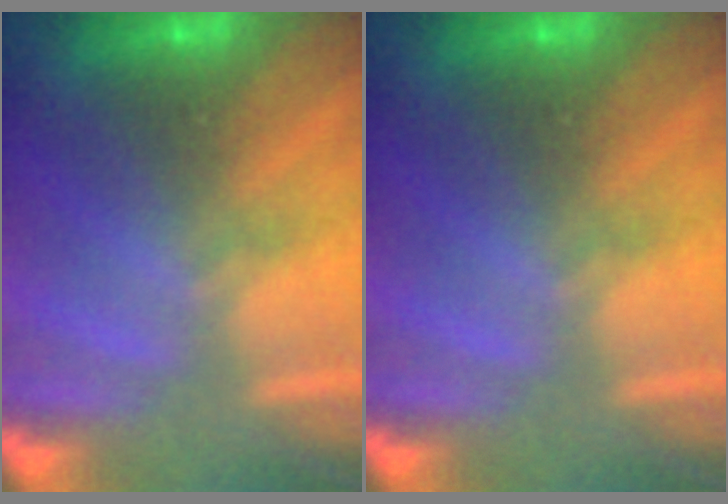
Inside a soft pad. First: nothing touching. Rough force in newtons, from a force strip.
{"total": 0.0}